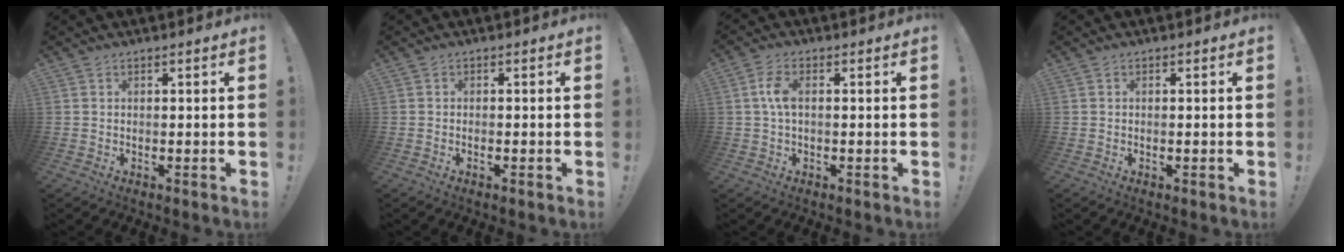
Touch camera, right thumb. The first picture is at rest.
{"total": 0.8, "force": [-0.6, 0.1, 0.4], "torque": [-0.009, 0.000, -0.010]}
{"total": 5.2, "force": [0.4, 2.5, 4.5], "torque": [-0.081, 0.006, 0.007]}
{"total": 0.0}